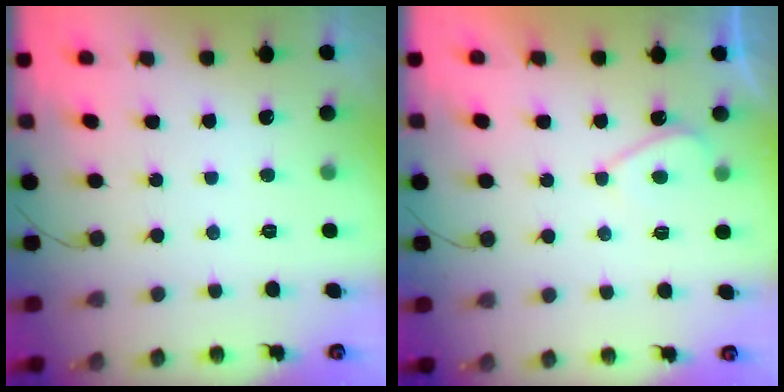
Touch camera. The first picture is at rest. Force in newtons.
{"total": 2.9, "press": 2.9, "slide": 0.4}